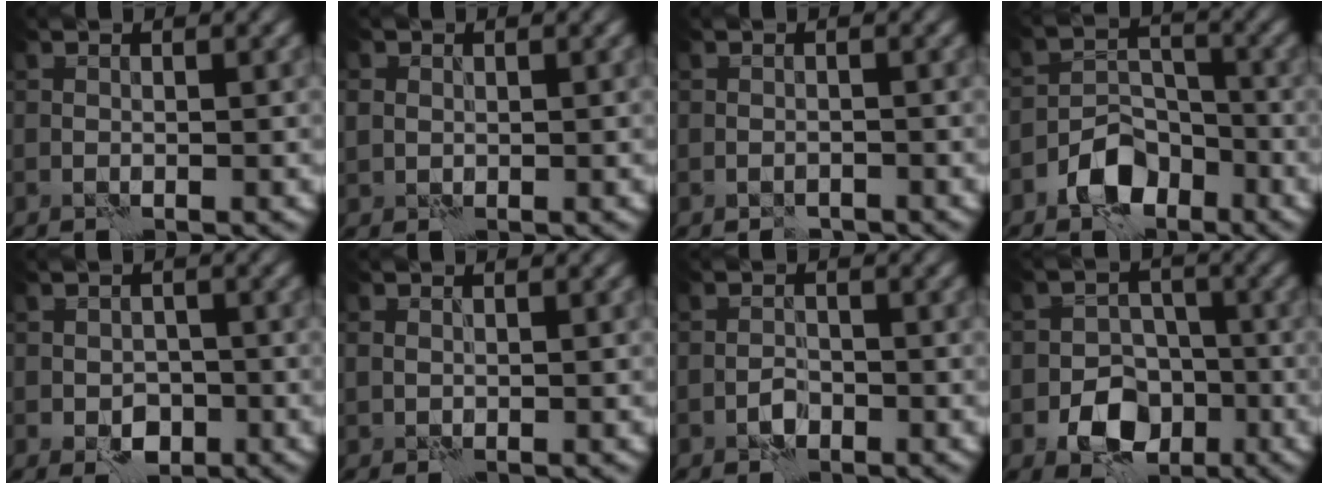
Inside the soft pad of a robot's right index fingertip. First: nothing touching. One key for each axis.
{"total": 1.4, "fx": 0.2, "fy": 1.3, "fz": 0.3, "tx": -0.007, "ty": -0.001, "tz": 0.003}
{"total": 1.2, "fx": -1.0, "fy": 0.4, "fz": 0.3, "tx": -0.003, "ty": 0.004, "tz": -0.019}
{"total": 5.3, "fx": -3.3, "fy": 3.3, "fz": 2.5, "tx": -0.037, "ty": 0.001, "tz": -0.065}
{"total": 2.7, "fx": -1.0, "fy": 2.0, "fz": 1.5, "tx": -0.018, "ty": -0.002, "tz": -0.018}
{"total": 0.8, "fx": 0.1, "fy": 0.7, "fz": 0.4, "tx": -0.006, "ty": 0.001, "tz": 0.003}
{"total": 1.5, "fx": -1.0, "fy": 0.9, "fz": 0.8, "tx": -0.012, "ty": 0.006, "tz": -0.020}
{"total": 6.0, "fx": -2.6, "fy": 4.3, "fz": 3.2, "tx": -0.045, "ty": -0.007, "tz": -0.047}